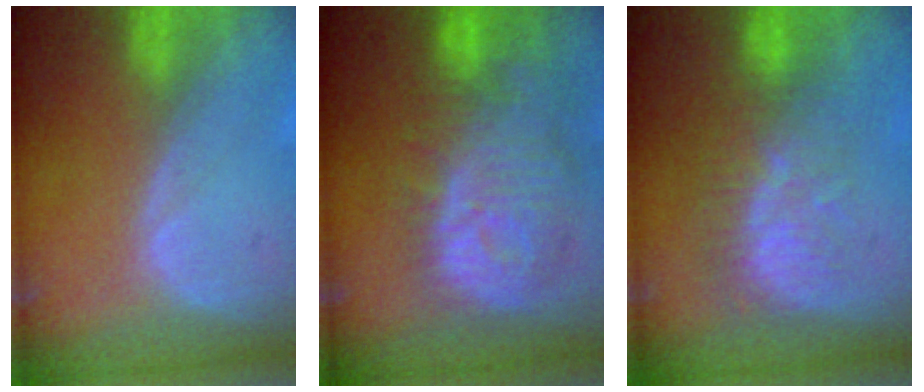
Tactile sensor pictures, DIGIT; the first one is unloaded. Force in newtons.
{"total": 12.2, "press": 10.9, "slide": 5.4}
{"total": 8.3, "press": 7.4, "slide": 3.7}